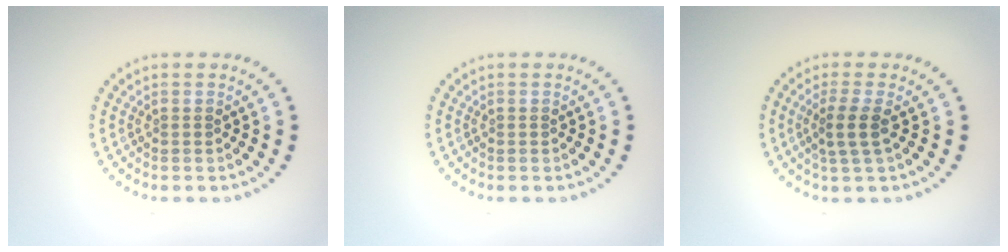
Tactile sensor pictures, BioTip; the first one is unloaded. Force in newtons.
{"total": 0.0}
{"total": 2.3, "press": 1.8, "slide": 1.3}